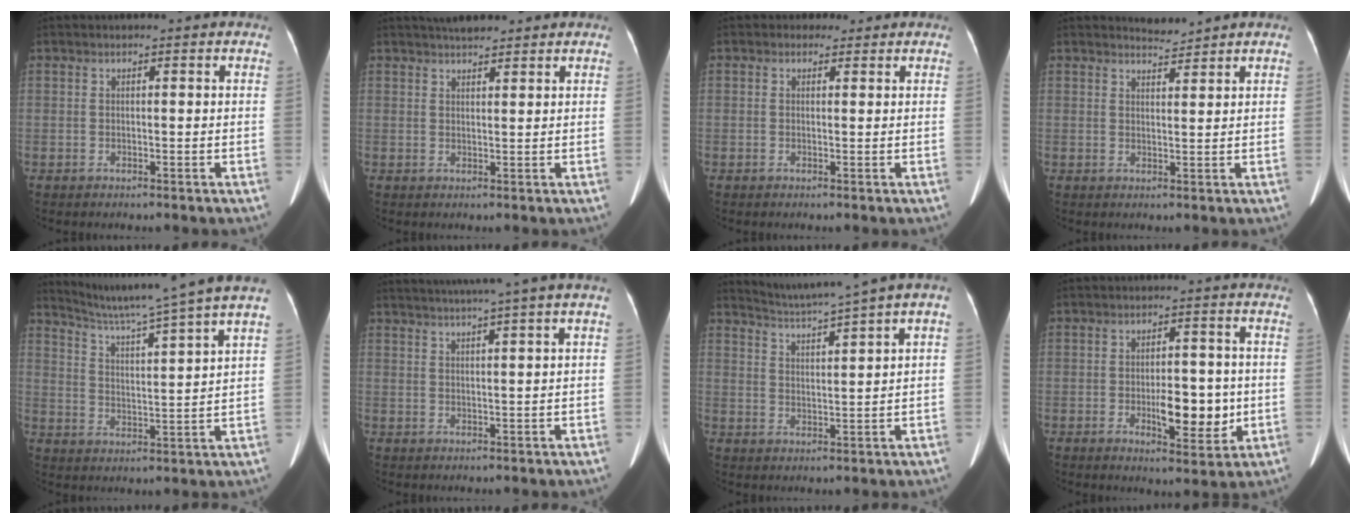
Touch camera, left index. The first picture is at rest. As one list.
[{"total": 4.7, "force": [4.1, 1.3, 1.8], "torque": [-0.021, 0.026, 0.066]}, {"total": 1.6, "force": [0.9, 1.4, 0.0], "torque": [0.005, 0.009, 0.008]}, {"total": 1.9, "force": [1.9, -0.4, -0.5], "torque": [-0.003, -0.005, 0.037]}, {"total": 14.9, "force": [12.9, -2.8, 6.9], "torque": [-0.119, -0.022, 0.186]}, {"total": 8.8, "force": [7.1, -2.0, 4.8], "torque": [-0.069, 0.014, 0.092]}, {"total": 6.7, "force": [5.7, -1.9, 3.0], "torque": [-0.054, 0.001, 0.099]}, {"total": 7.8, "force": [-1.4, 3.1, 7.0], "torque": [-0.101, -0.006, -0.014]}]